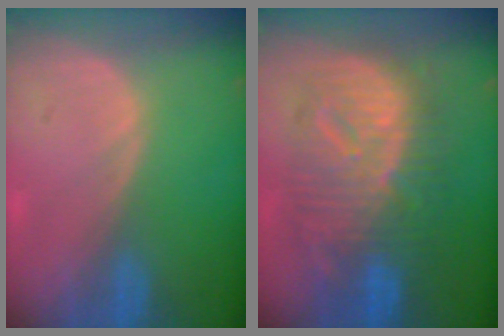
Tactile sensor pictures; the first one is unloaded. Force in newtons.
{"total": 12.5, "press": 12.4, "slide": 1.1}